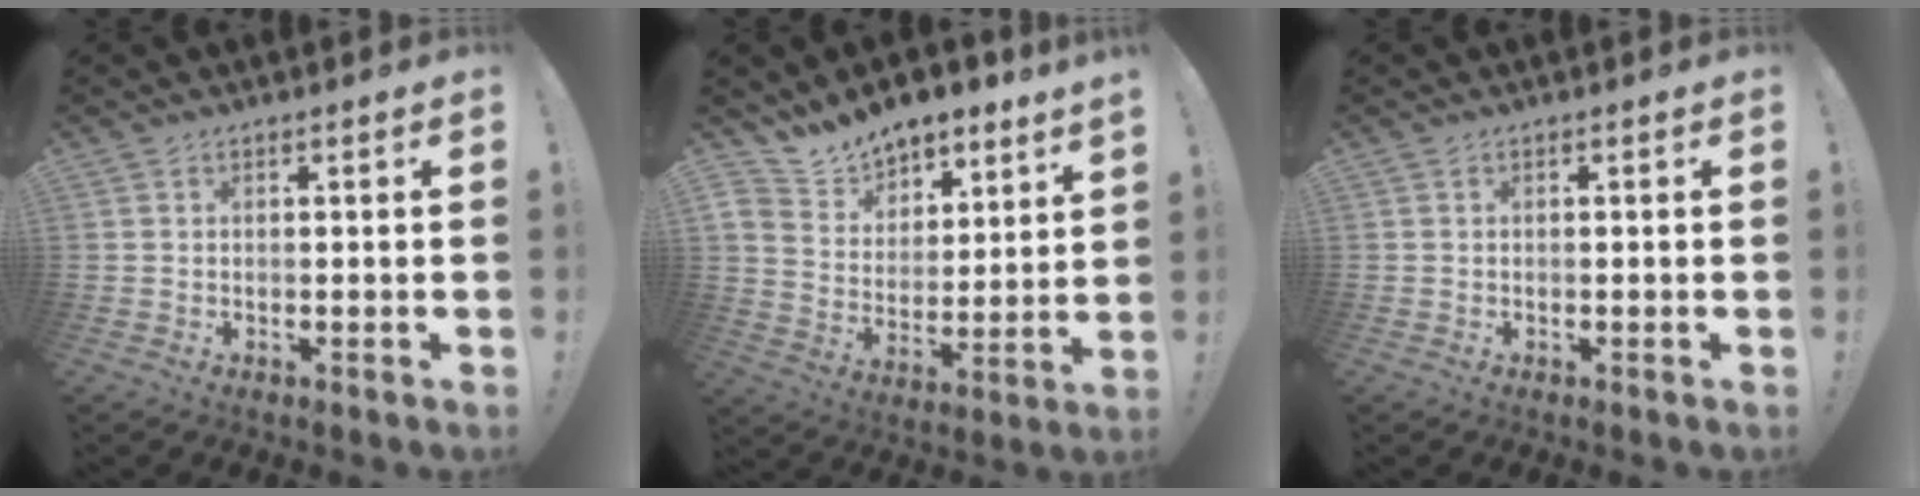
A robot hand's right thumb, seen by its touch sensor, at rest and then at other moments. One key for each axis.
{"total": 9.8, "fx": 9.3, "fy": 3.1, "fz": 0.5, "tx": -0.034, "ty": -0.083, "tz": 0.175}
{"total": 0.0}